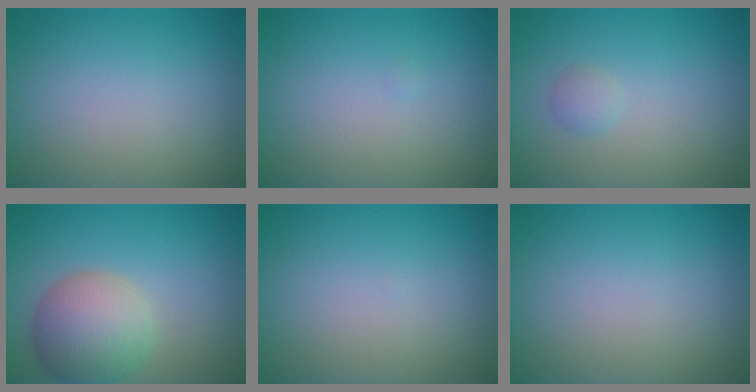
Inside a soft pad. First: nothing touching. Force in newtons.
{"total": 0.0}
{"total": 1.0, "press": 1.0, "slide": 0.1}
{"total": 6.3, "press": 6.2, "slide": 0.4}
{"total": 0.0}
{"total": 0.0}